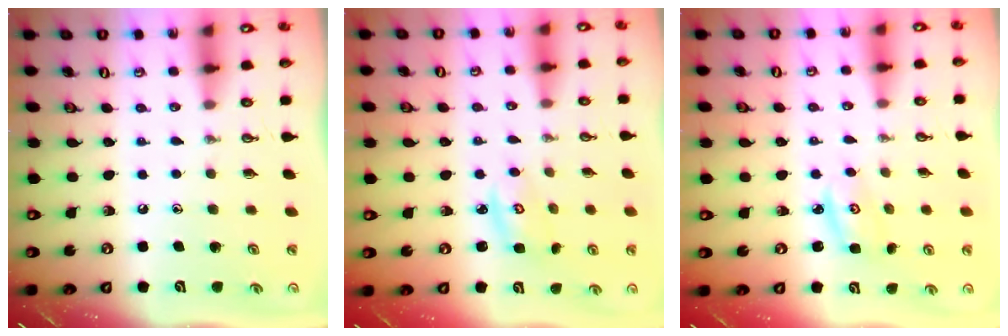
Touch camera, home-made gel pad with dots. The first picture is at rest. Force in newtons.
{"total": 3.3, "press": 3.2, "slide": 0.3}
{"total": 2.7, "press": 2.6, "slide": 0.3}